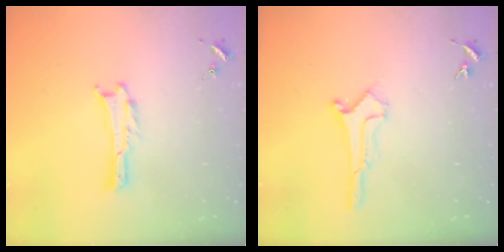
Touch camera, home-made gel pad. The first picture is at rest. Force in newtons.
{"total": 0.9, "press": 0.9, "slide": 0.1}